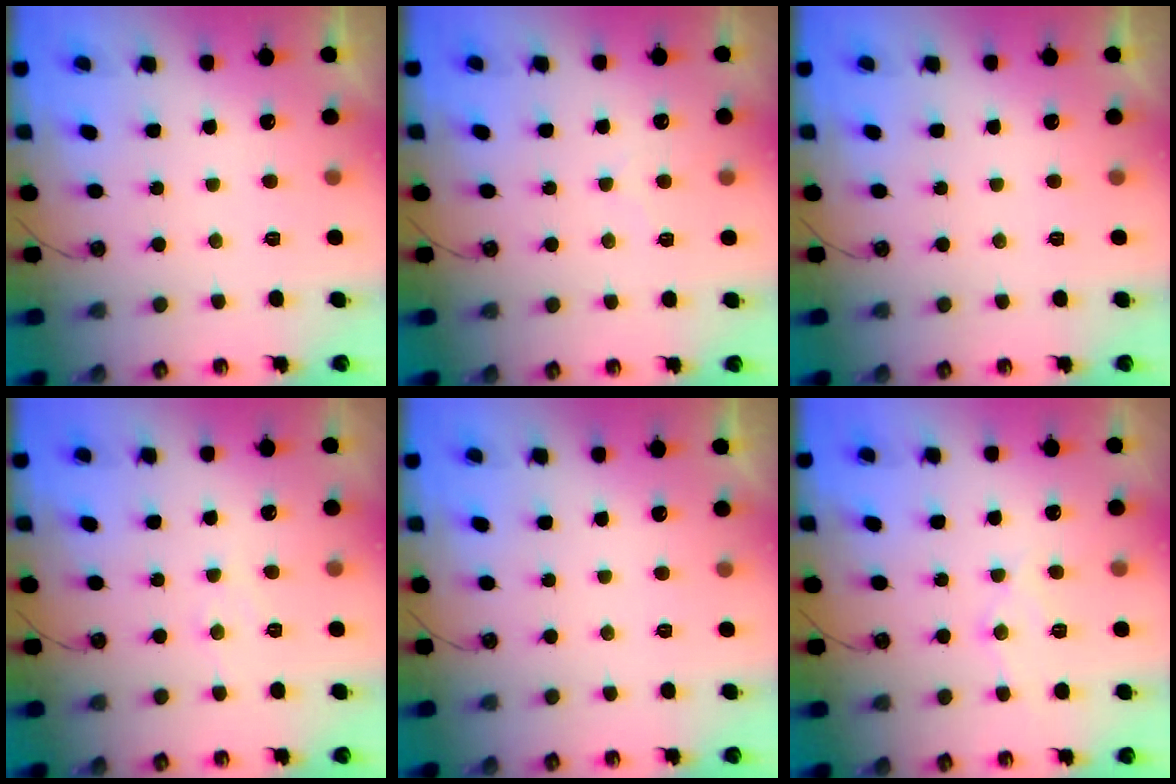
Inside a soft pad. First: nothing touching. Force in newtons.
{"total": 3.3, "press": 3.3, "slide": 0.5}
{"total": 0.0}
{"total": 5.8, "press": 5.8, "slide": 0.6}
{"total": 0.0}
{"total": 8.7, "press": 8.7, "slide": 0.7}